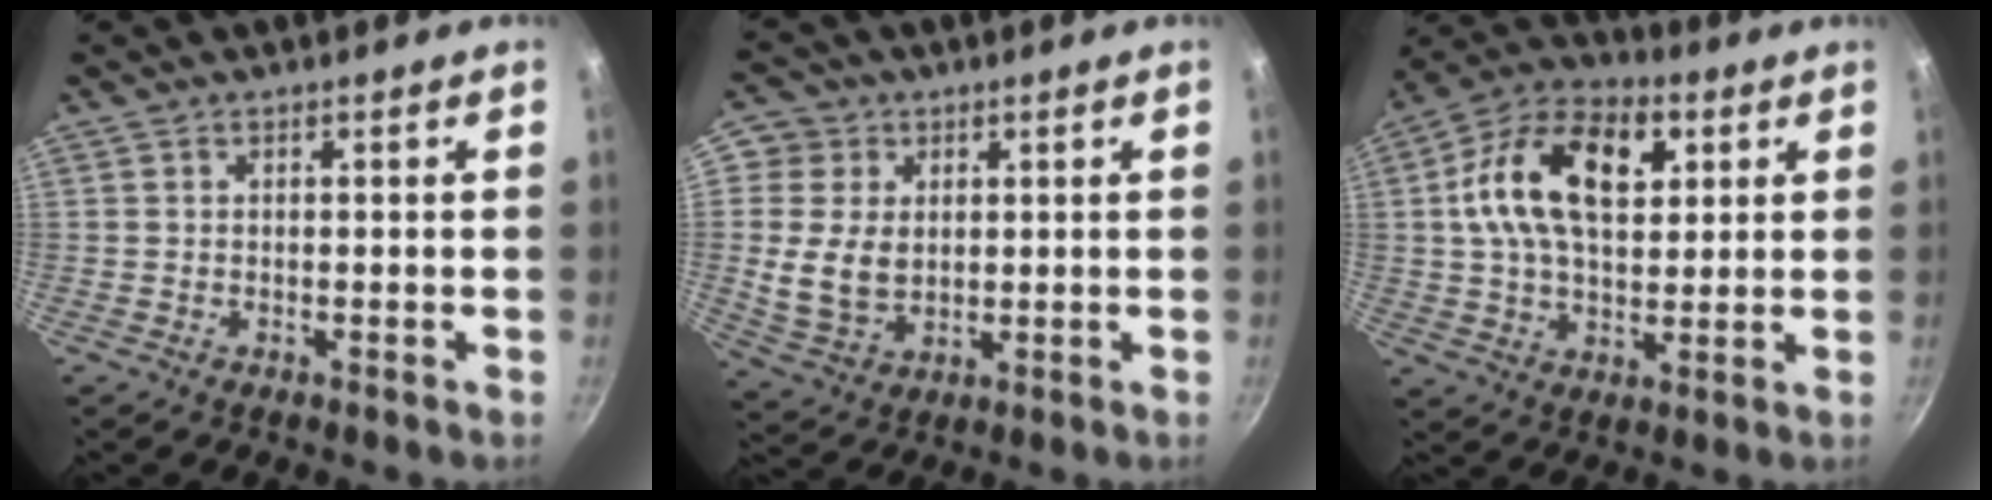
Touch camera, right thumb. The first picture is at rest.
{"total": 9.8, "force": [1.4, 8.2, 5.2], "torque": [-0.067, -0.018, 0.028]}
{"total": 18.6, "force": [4.9, 11.4, 13.8], "torque": [-0.214, 0.011, 0.070]}